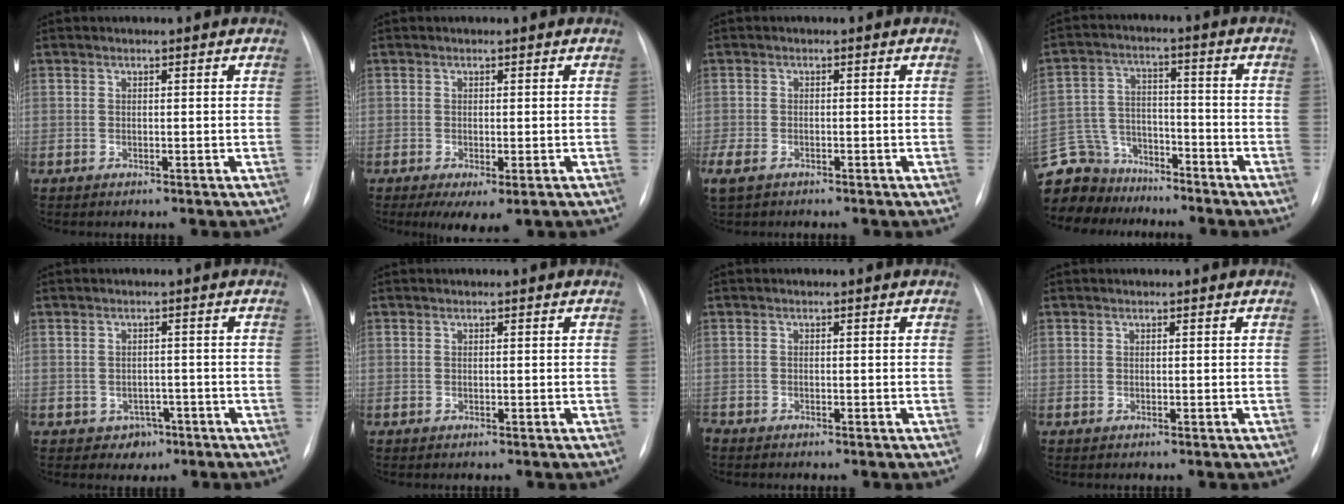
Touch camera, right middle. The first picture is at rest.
{"total": 4.5, "force": [-2.2, 1.4, 3.7], "torque": [-0.046, -0.011, -0.026]}
{"total": 5.5, "force": [-3.6, 3.0, 2.9], "torque": [-0.068, -0.013, -0.057]}
{"total": 14.8, "force": [-12.5, 7.6, 2.2], "torque": [-0.074, 0.034, -0.213]}
{"total": 2.7, "force": [-1.4, 2.2, 0.6], "torque": [-0.003, 0.009, -0.013]}
{"total": 0.0}
{"total": 2.0, "force": [-1.8, 0.7, 0.7], "torque": [-0.014, -0.004, -0.025]}
{"total": 0.0}